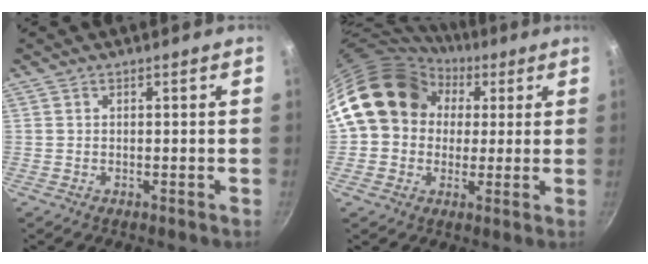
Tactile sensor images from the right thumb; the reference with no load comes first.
{"total": 16.2, "force": [3.8, 13.5, 8.0], "torque": [-0.108, 0.029, 0.054]}